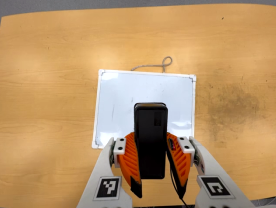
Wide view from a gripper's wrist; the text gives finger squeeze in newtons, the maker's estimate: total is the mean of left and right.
{"total": 7.7, "left": 6.4, "right": 9.0}